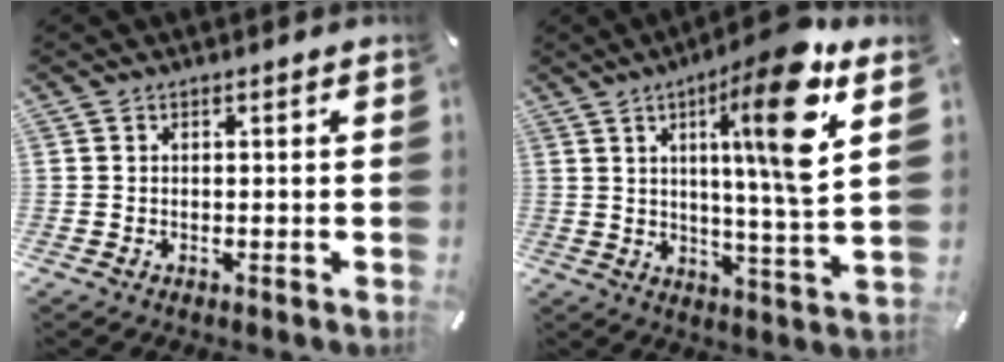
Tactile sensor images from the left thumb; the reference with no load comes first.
{"total": 18.6, "force": [7.2, 2.2, 17.1], "torque": [-0.267, -0.026, 0.092]}